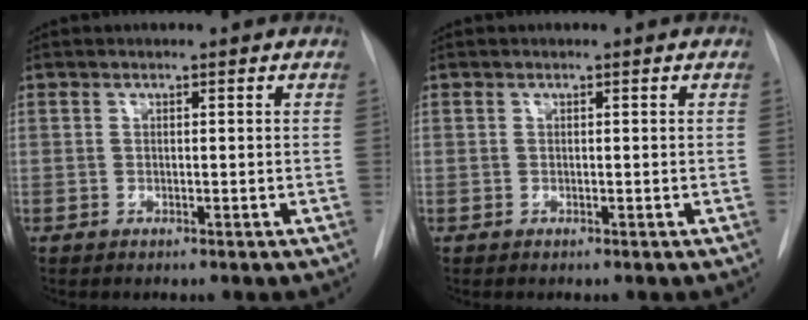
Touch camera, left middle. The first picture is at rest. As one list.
[{"total": 0.0}]